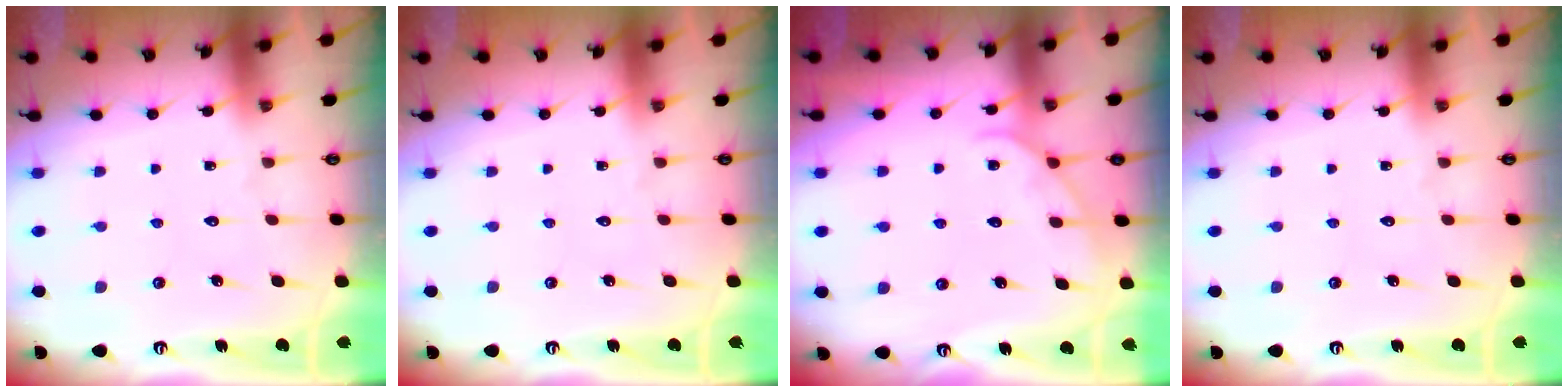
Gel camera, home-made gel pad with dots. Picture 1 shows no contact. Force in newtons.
{"total": 0.0}
{"total": 3.9, "press": 3.9, "slide": 0.3}
{"total": 0.0}